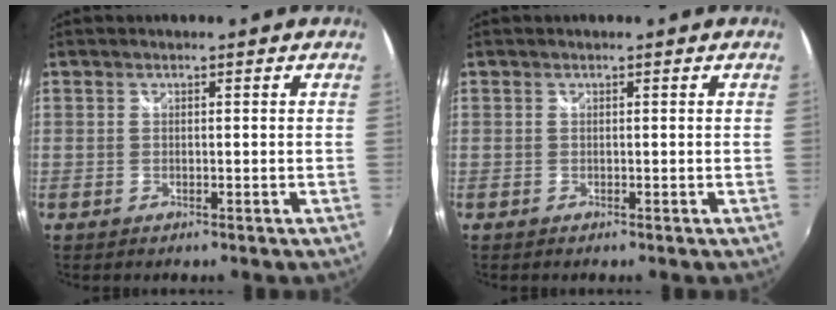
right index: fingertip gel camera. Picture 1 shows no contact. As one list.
[{"total": 0.0}]